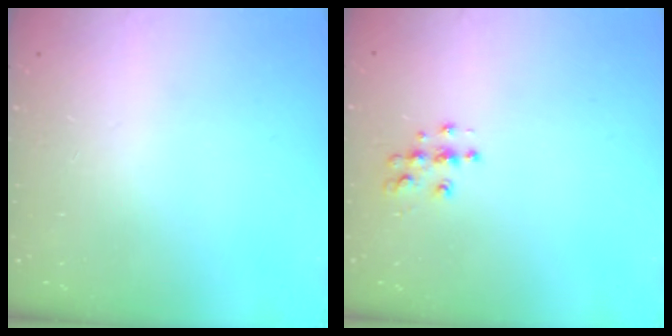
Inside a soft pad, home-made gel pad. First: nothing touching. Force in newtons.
{"total": 5.8, "press": 5.8, "slide": 0.2}